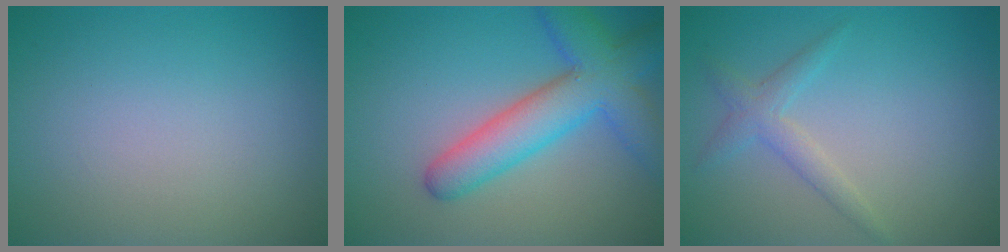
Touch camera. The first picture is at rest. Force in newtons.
{"total": 7.0, "press": 7.0, "slide": 0.3}
{"total": 2.0, "press": 2.0, "slide": 0.1}